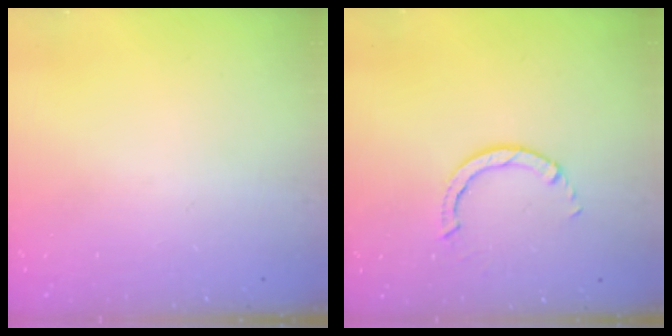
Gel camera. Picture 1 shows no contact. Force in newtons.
{"total": 2.6, "press": 2.6, "slide": 0.3}